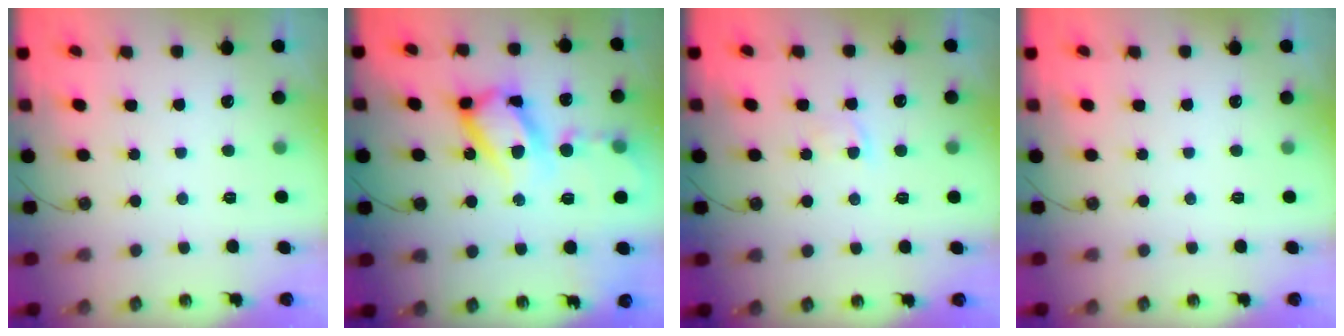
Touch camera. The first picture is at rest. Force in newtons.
{"total": 17.9, "press": 17.7, "slide": 2.3}
{"total": 1.5, "press": 1.4, "slide": 0.3}
{"total": 0.0}